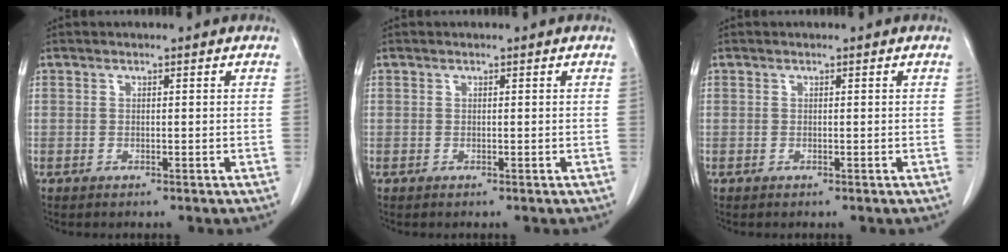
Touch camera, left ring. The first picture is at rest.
{"total": 0.0}
{"total": 0.0}